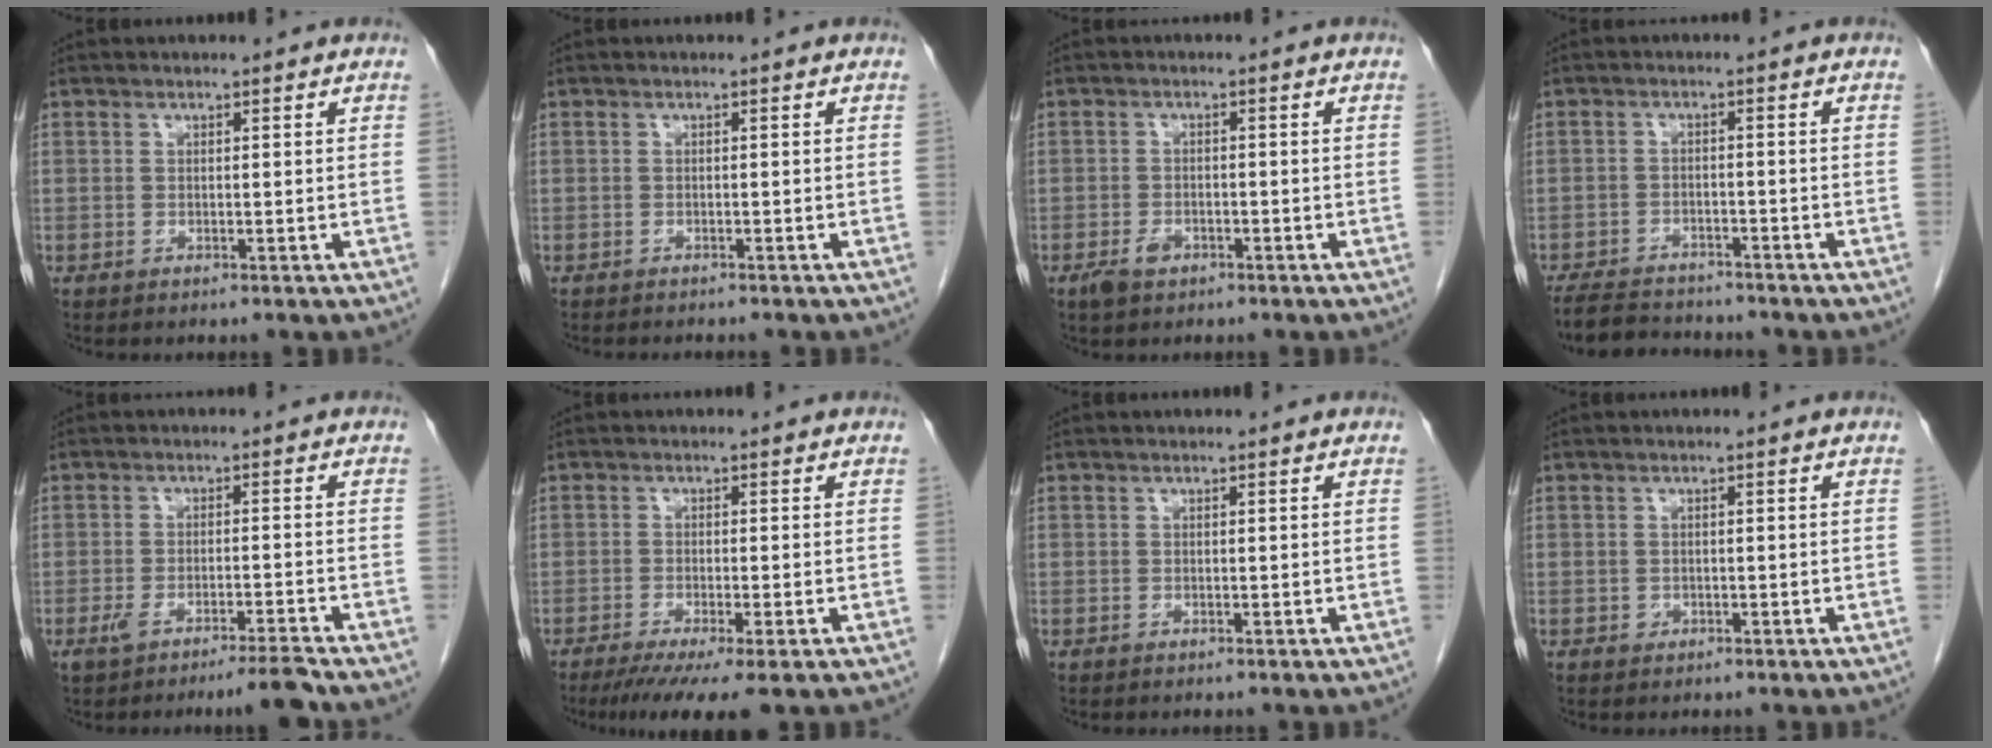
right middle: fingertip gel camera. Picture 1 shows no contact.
{"total": 2.7, "force": [-2.4, 0.5, 1.0], "torque": [-0.015, -0.005, -0.028]}
{"total": 2.6, "force": [-1.6, 1.5, 1.5], "torque": [-0.030, 0.001, -0.022]}
{"total": 8.0, "force": [-7.4, 2.0, 2.4], "torque": [-0.037, -0.010, -0.117]}
{"total": 4.9, "force": [-3.8, -0.3, 3.0], "torque": [-0.055, -0.006, -0.065]}
{"total": 7.4, "force": [-5.1, 0.4, 5.4], "torque": [-0.079, -0.019, -0.082]}
{"total": 0.0}
{"total": 0.7, "force": [-0.2, 0.7, 0.2], "torque": [-0.003, 0.002, -0.003]}